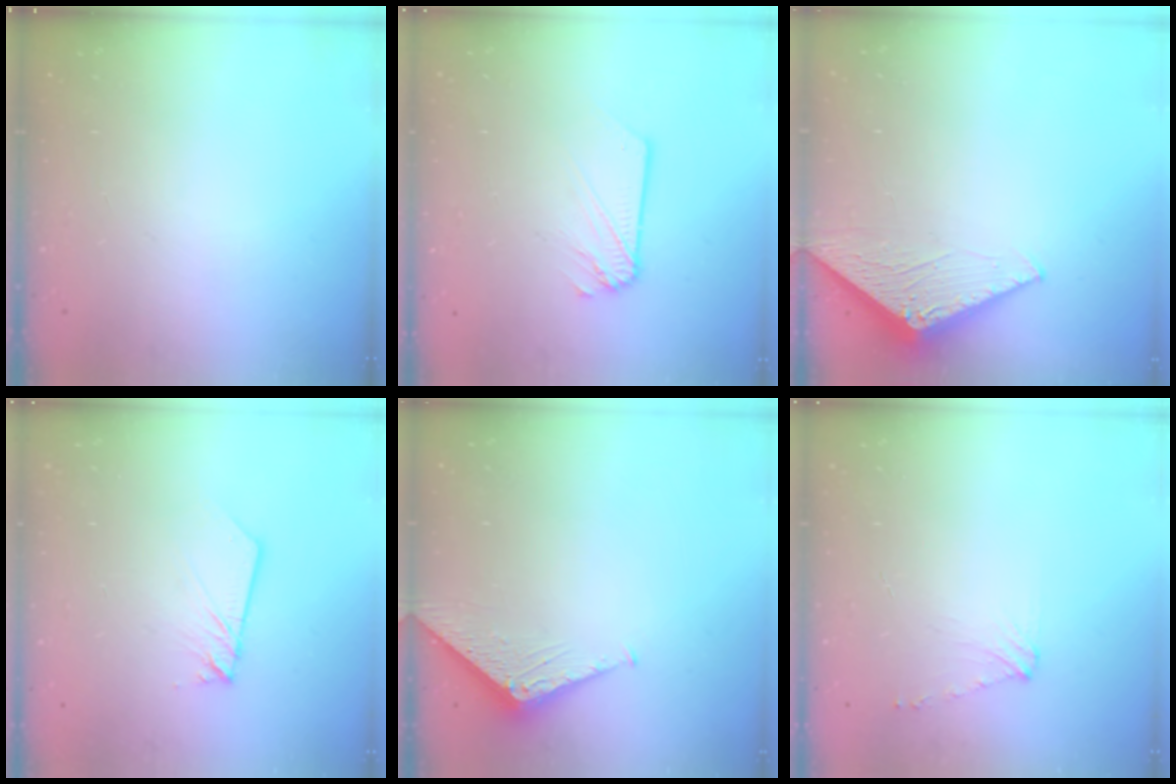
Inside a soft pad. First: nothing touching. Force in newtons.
{"total": 2.5, "press": 2.5, "slide": 0.1}
{"total": 3.1, "press": 3.1, "slide": 0.2}
{"total": 3.0, "press": 3.0, "slide": 0.4}
{"total": 4.1, "press": 4.1, "slide": 0.4}
{"total": 4.3, "press": 4.2, "slide": 0.6}